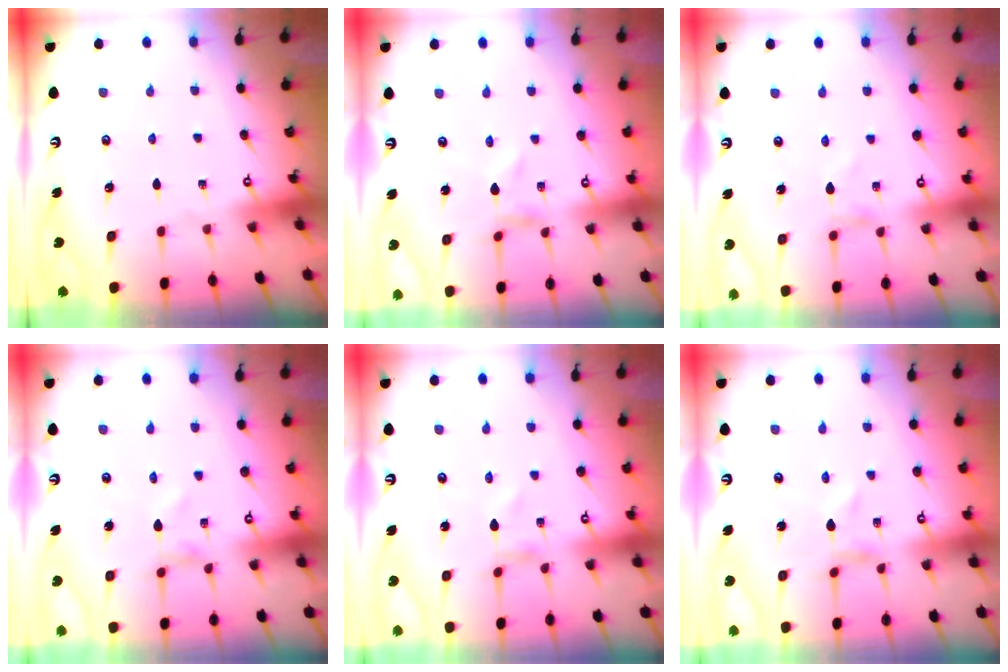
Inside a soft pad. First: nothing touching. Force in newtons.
{"total": 0.0}
{"total": 1.7, "press": 1.6, "slide": 0.3}
{"total": 0.0}
{"total": 0.0}
{"total": 0.0}